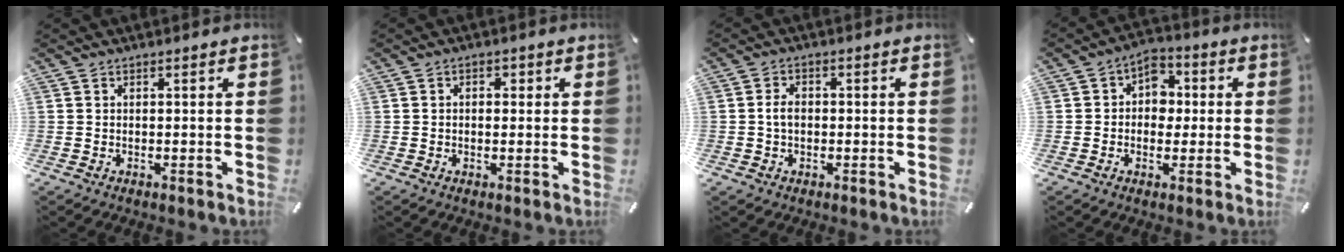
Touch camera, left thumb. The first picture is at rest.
{"total": 2.1, "force": [-0.1, 1.6, 1.4], "torque": [-0.020, 0.005, -0.006]}
{"total": 3.7, "force": [-0.4, 2.7, 2.5], "torque": [-0.055, 0.004, -0.010]}
{"total": 6.2, "force": [-0.5, 5.5, 2.8], "torque": [-0.039, 0.008, -0.014]}